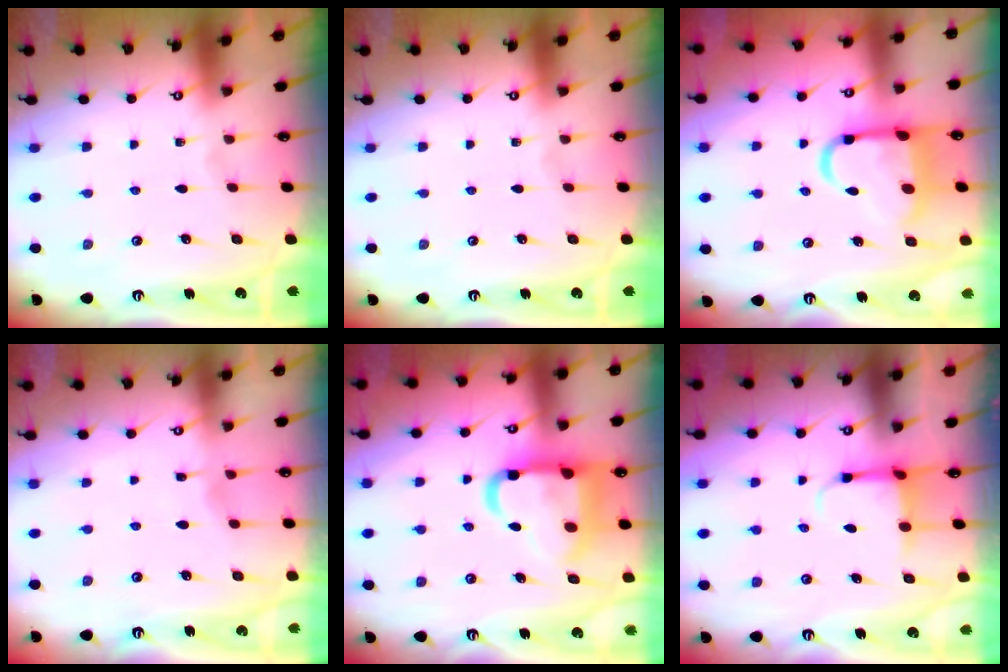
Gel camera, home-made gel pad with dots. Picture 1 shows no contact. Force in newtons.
{"total": 0.0}
{"total": 12.7, "press": 12.6, "slide": 1.4}
{"total": 2.8, "press": 2.8, "slide": 0.3}
{"total": 16.7, "press": 16.6, "slide": 2.0}
{"total": 3.8, "press": 3.5, "slide": 1.3}